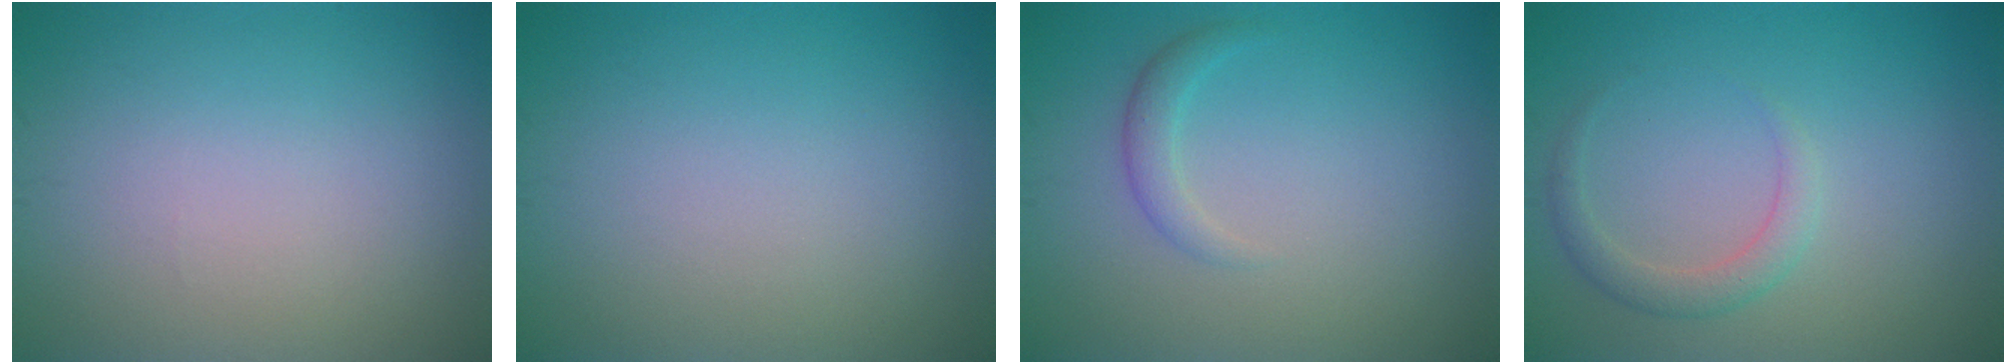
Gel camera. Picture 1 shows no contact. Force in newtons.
{"total": 0.0}
{"total": 1.5, "press": 1.5, "slide": 0.0}
{"total": 1.9, "press": 1.9, "slide": 0.1}